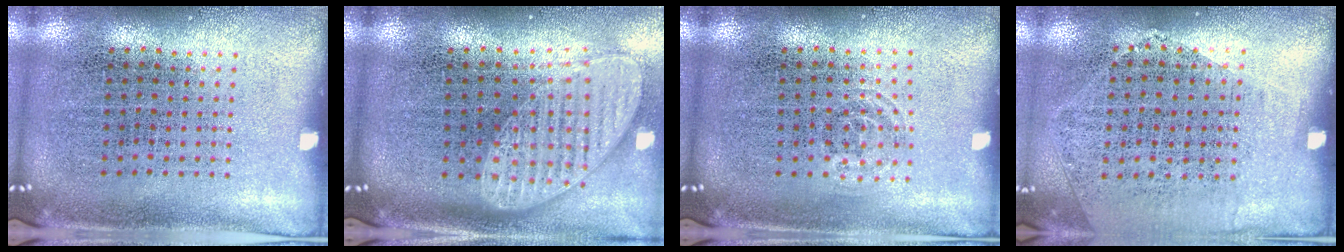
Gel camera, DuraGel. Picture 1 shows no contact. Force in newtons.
{"total": 2.0, "press": 1.5, "slide": 1.2}
{"total": 0.7, "press": 0.5, "slide": 0.5}
{"total": 1.2, "press": 0.9, "slide": 0.7}